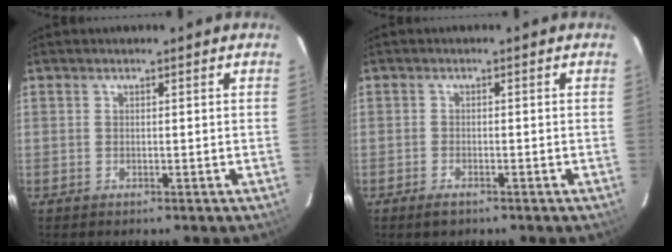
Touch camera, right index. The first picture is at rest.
{"total": 2.2, "force": [-1.6, 0.9, 1.1], "torque": [-0.030, -0.003, -0.030]}